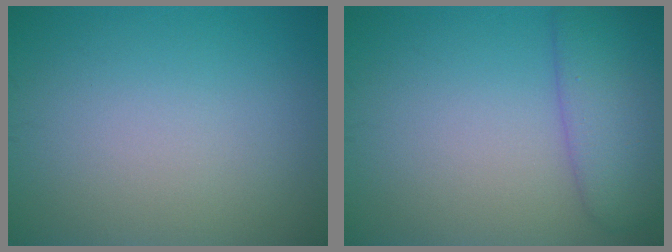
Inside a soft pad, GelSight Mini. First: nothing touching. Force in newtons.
{"total": 4.8, "press": 4.8, "slide": 0.2}